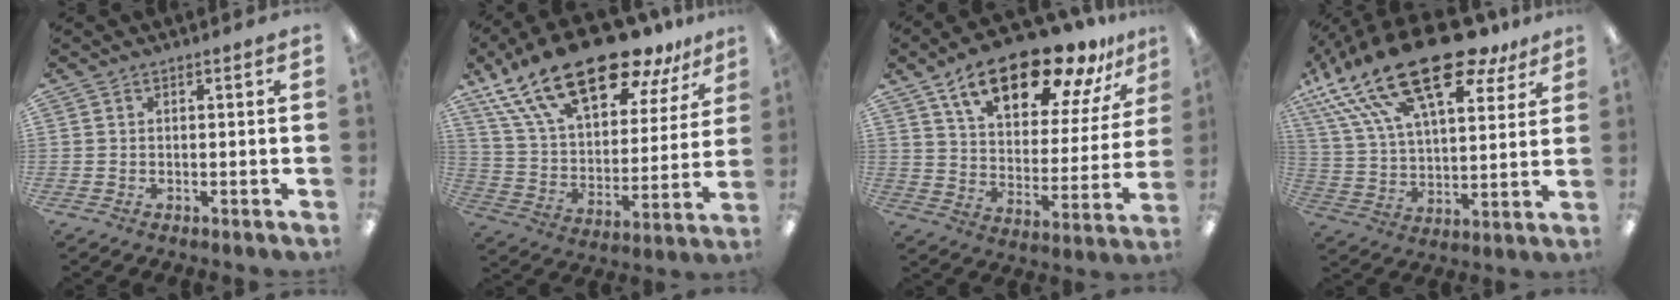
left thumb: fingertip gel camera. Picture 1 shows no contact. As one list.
[{"total": 26.5, "force": [18.3, 10.6, 16.0], "torque": [-0.296, -0.111, 0.313]}, {"total": 22.0, "force": [15.2, 8.9, 13.1], "torque": [-0.204, -0.087, 0.256]}, {"total": 26.5, "force": [16.8, 10.5, 17.6], "torque": [-0.329, -0.092, 0.287]}]